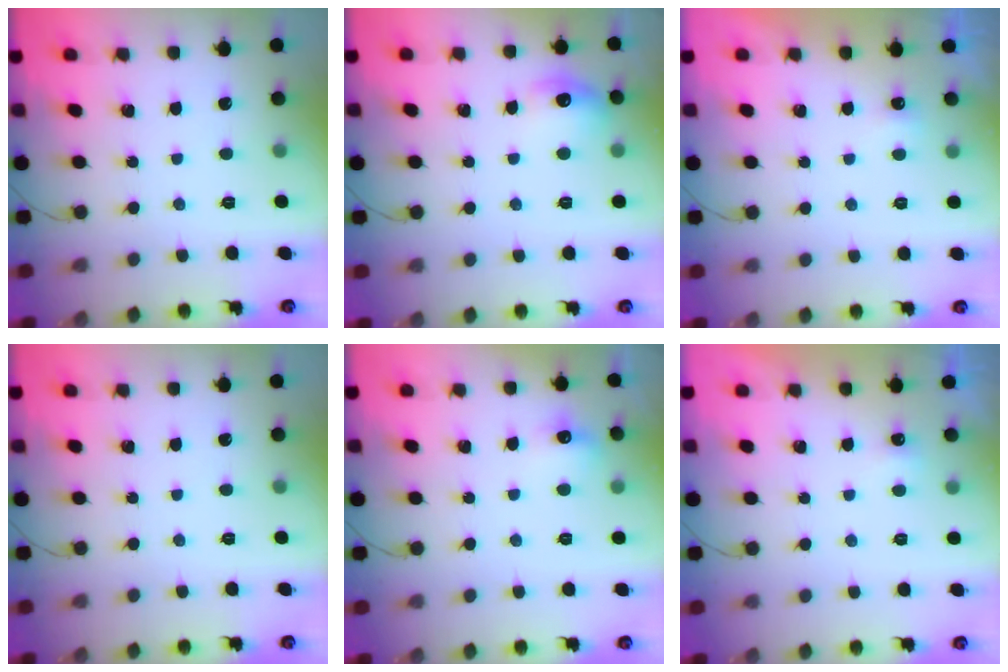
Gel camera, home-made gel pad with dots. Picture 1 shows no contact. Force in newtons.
{"total": 8.8, "press": 8.7, "slide": 0.4}
{"total": 2.3, "press": 2.2, "slide": 0.7}
{"total": 0.0}
{"total": 6.2, "press": 5.9, "slide": 2.0}
{"total": 2.3, "press": 2.2, "slide": 0.7}